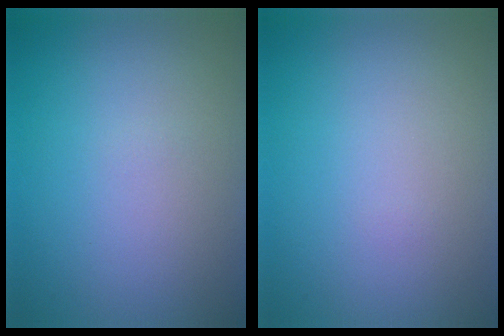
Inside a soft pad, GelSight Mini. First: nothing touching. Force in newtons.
{"total": 0.0}